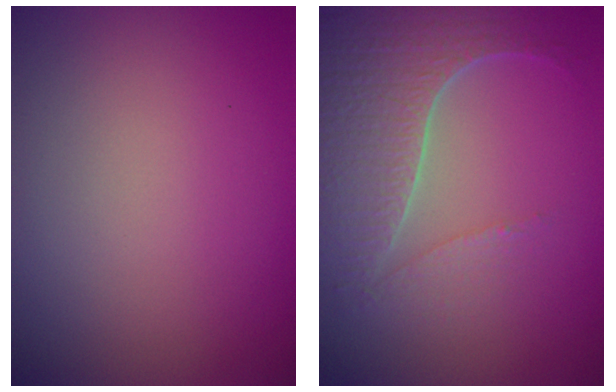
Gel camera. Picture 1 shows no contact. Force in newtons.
{"total": 5.1, "press": 4.4, "slide": 2.6}